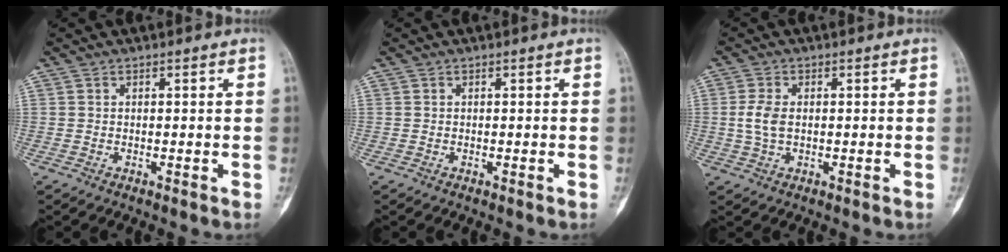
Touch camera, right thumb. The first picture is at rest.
{"total": 0.0}
{"total": 4.3, "force": [0.1, 2.5, 3.4], "torque": [-0.079, 0.005, 0.001]}